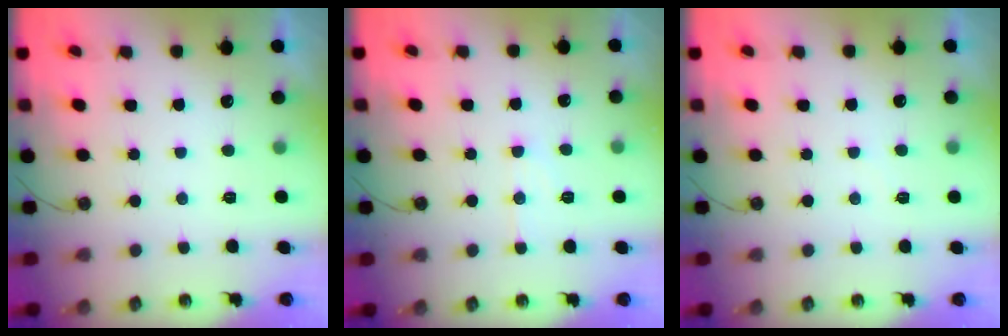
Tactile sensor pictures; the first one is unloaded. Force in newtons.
{"total": 7.0, "press": 6.9, "slide": 0.5}
{"total": 3.4, "press": 3.4, "slide": 0.4}